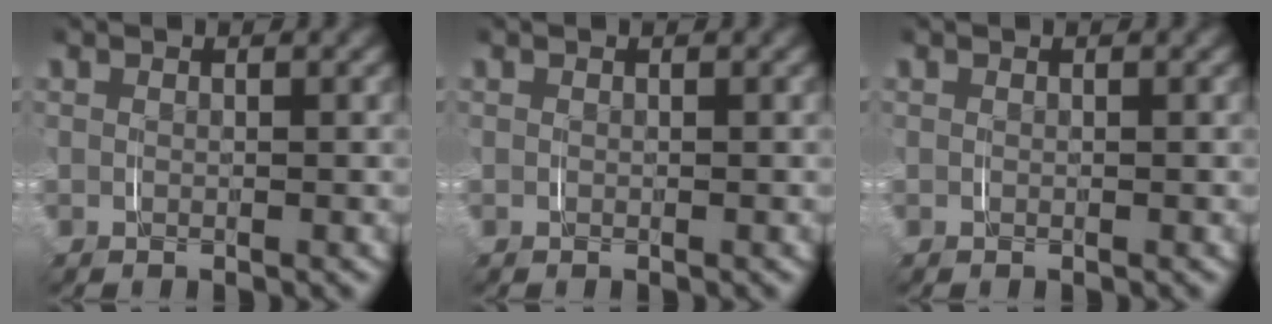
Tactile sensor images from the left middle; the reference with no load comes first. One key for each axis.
{"total": 0.0}
{"total": 0.0}